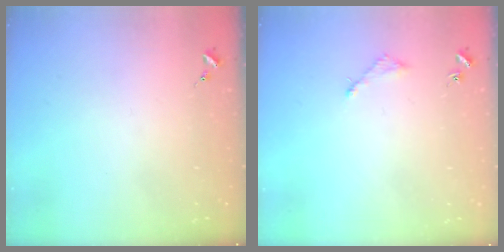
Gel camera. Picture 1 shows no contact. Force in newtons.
{"total": 3.0, "press": 3.0, "slide": 0.4}